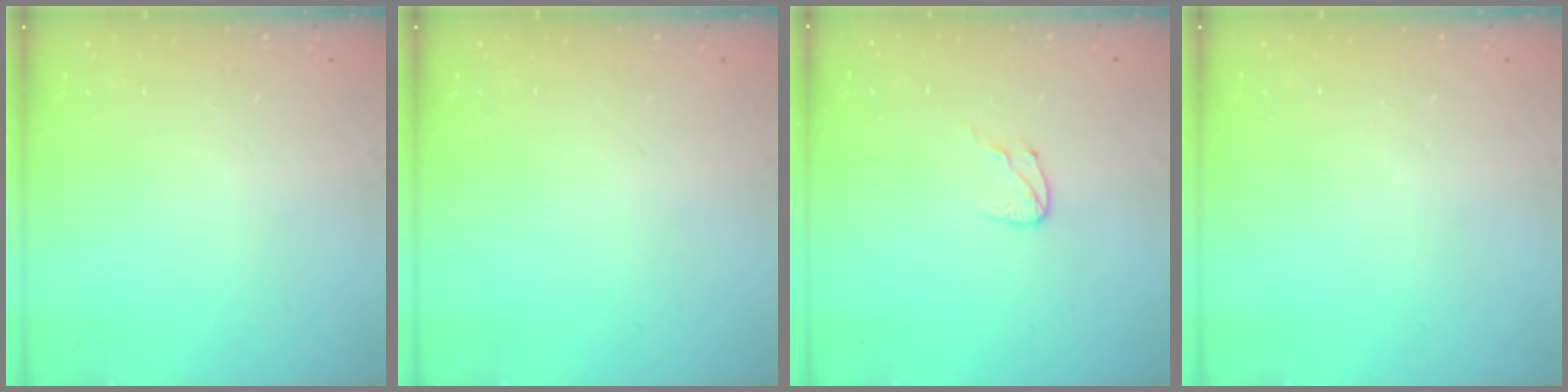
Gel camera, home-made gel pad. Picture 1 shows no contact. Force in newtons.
{"total": 0.0}
{"total": 5.0, "press": 5.0, "slide": 0.4}
{"total": 0.0}